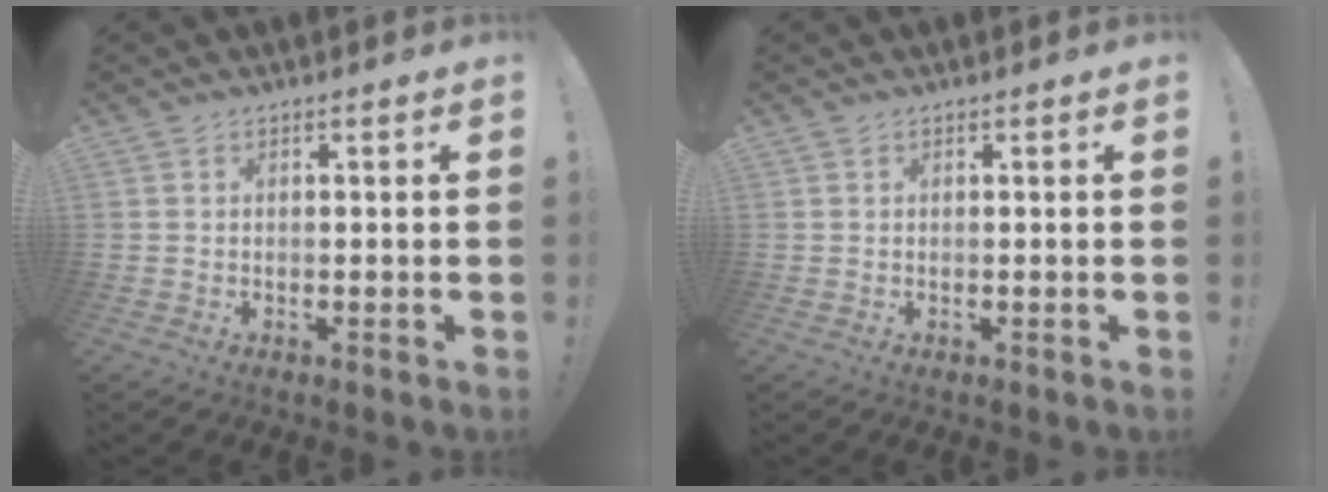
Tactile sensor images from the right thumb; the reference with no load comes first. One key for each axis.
{"total": 0.0}